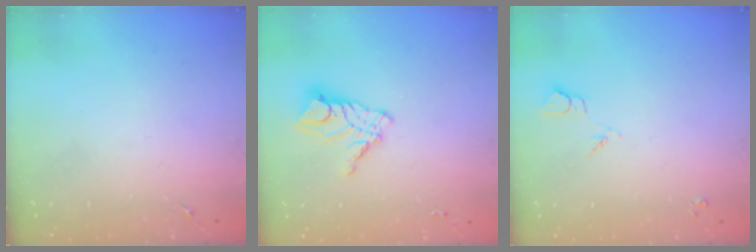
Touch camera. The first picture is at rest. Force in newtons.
{"total": 10.8, "press": 10.7, "slide": 0.7}
{"total": 3.9, "press": 3.9, "slide": 0.7}